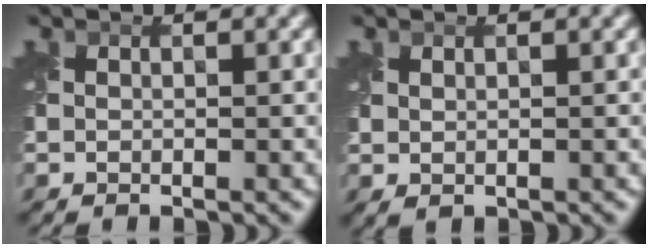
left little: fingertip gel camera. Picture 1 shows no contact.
{"total": 0.8, "force": [0.5, 0.3, 0.5], "torque": [-0.015, -0.001, 0.015]}